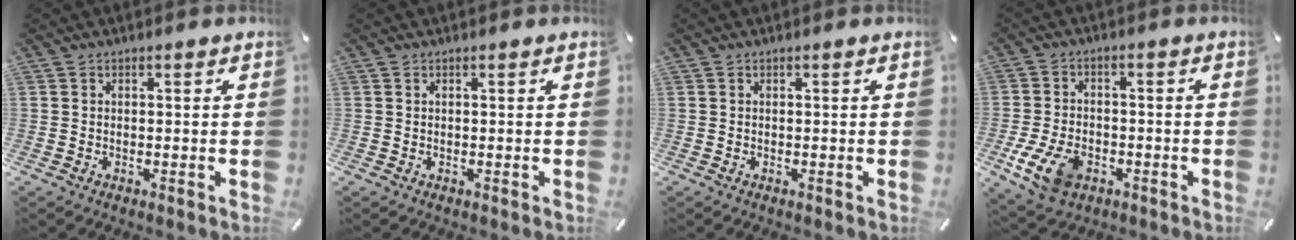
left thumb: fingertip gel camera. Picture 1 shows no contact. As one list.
[{"total": 0.0}, {"total": 0.0}, {"total": 9.8, "force": [-4.0, 6.6, 6.1], "torque": [-0.129, 0.006, -0.071]}]